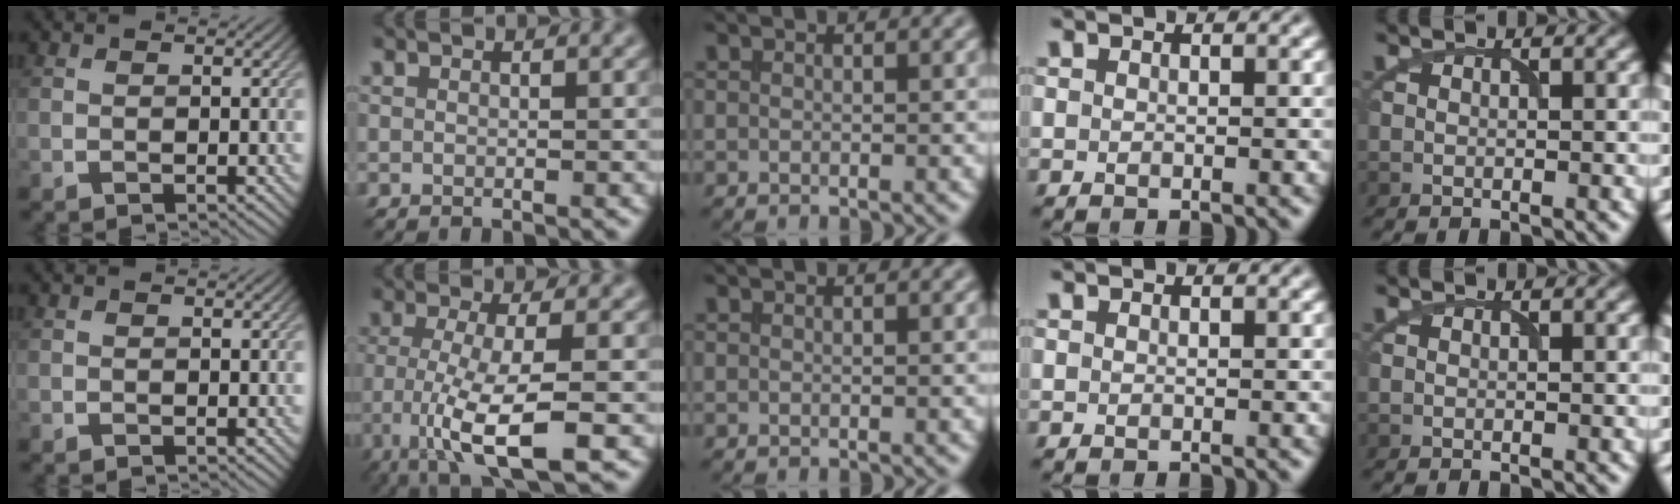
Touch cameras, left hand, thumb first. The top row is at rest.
{"index": {"total": 7.6, "force": [-2.6, 1.6, 6.9], "torque": [-0.125, -0.007, -0.050]}}